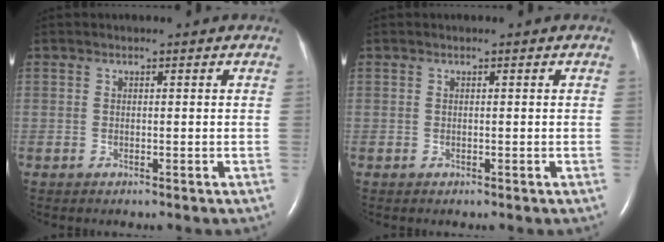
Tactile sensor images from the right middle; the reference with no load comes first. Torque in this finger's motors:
{"motor_torque": [0.31, -0.30, 0.00, 0.00]}